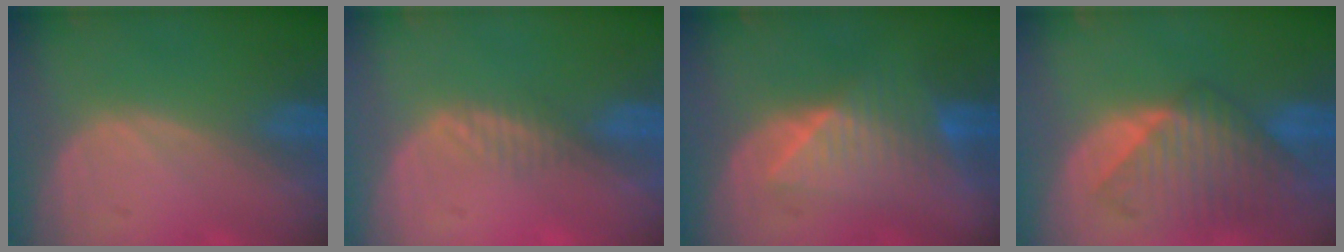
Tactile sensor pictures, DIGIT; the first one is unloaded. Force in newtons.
{"total": 1.7, "press": 1.4, "slide": 1.0}
{"total": 6.9, "press": 6.8, "slide": 0.9}
{"total": 9.4, "press": 8.4, "slide": 4.2}